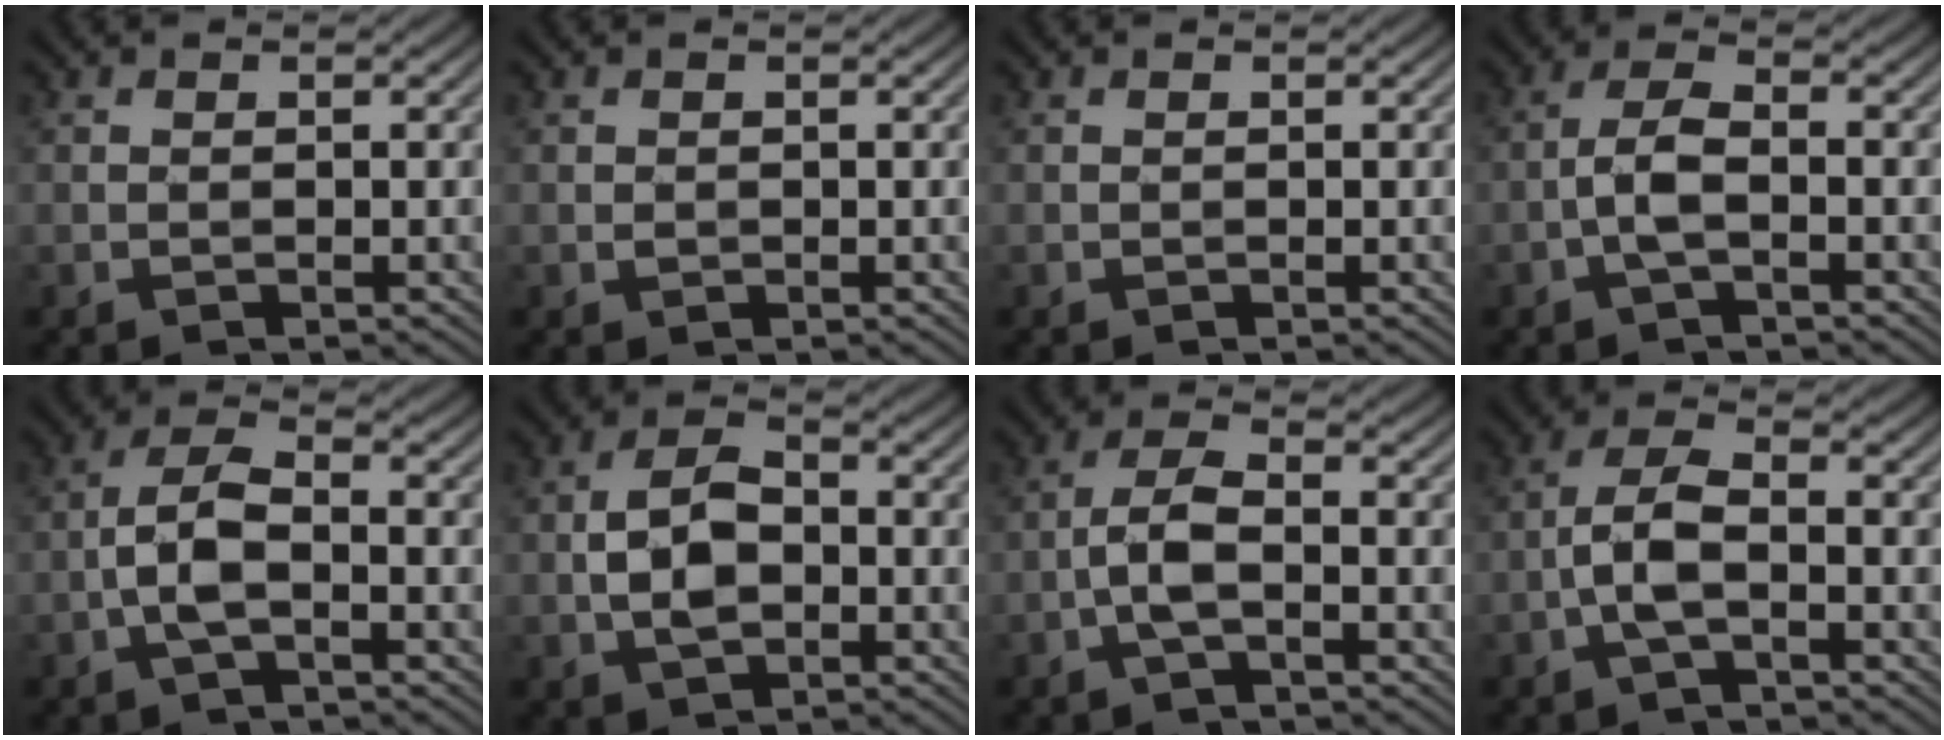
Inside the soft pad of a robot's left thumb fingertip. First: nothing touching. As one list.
[{"total": 0.5, "force": [0.0, 0.5, 0.2], "torque": [-0.002, -0.004, -0.001]}, {"total": 0.0}, {"total": 3.8, "force": [-1.4, 1.2, 3.3], "torque": [-0.073, 0.007, -0.035]}, {"total": 5.2, "force": [-1.7, 2.1, 4.4], "torque": [-0.095, 0.010, -0.042]}, {"total": 5.8, "force": [-1.0, 3.5, 4.5], "torque": [-0.093, 0.003, -0.022]}, {"total": 4.3, "force": [-1.5, 1.5, 3.7], "torque": [-0.083, 0.009, -0.038]}, {"total": 4.8, "force": [-1.6, 1.7, 4.2], "torque": [-0.090, 0.010, -0.042]}]